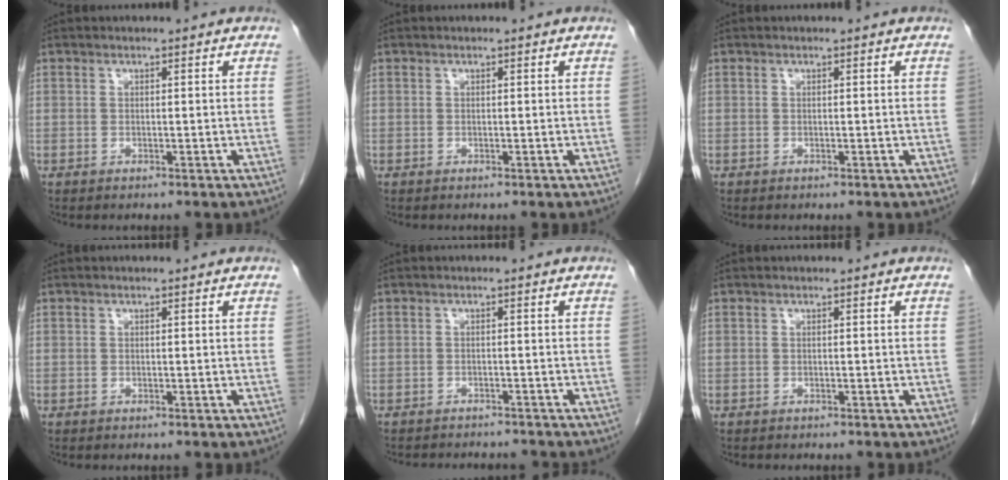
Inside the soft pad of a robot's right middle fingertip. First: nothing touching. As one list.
[{"total": 0.0}, {"total": 0.0}, {"total": 0.0}, {"total": 7.0, "force": [-6.6, 1.6, 1.6], "torque": [-0.022, -0.002, -0.081]}, {"total": 0.7, "force": [-0.6, 0.1, 0.2], "torque": [-0.011, -0.002, -0.009]}]